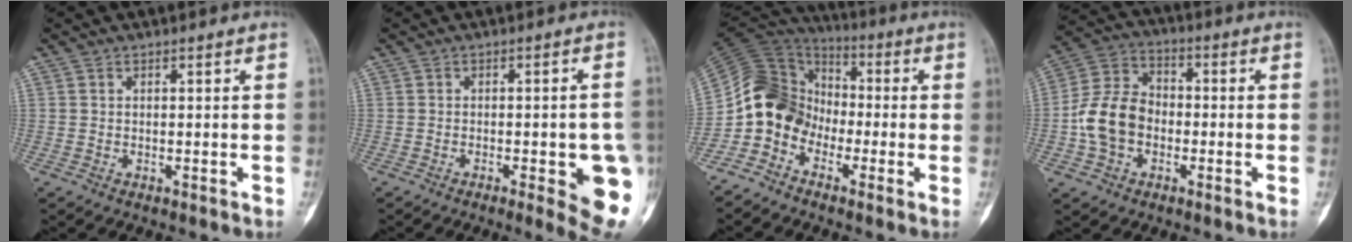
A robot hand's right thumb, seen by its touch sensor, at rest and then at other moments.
{"total": 11.5, "force": [-3.3, 3.0, 10.6], "torque": [-0.113, 0.003, -0.031]}
{"total": 12.2, "force": [-4.6, 9.9, 5.4], "torque": [-0.084, 0.067, -0.102]}
{"total": 11.3, "force": [-2.2, 8.6, 7.0], "torque": [-0.127, 0.037, -0.049]}